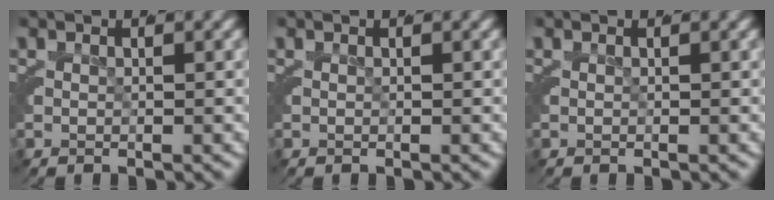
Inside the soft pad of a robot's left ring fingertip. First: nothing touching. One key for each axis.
{"total": 0.0}
{"total": 0.0}